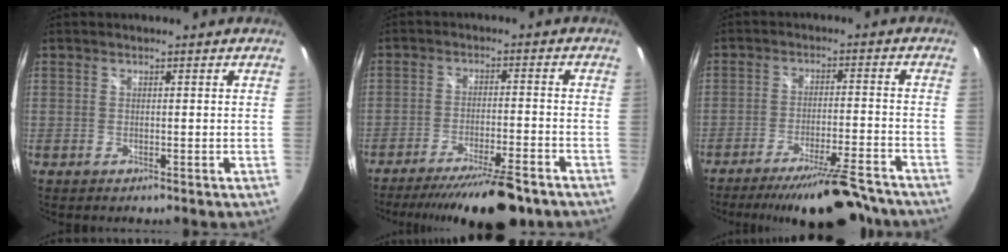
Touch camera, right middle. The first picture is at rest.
{"total": 15.5, "force": [-12.9, 2.3, 8.2], "torque": [-0.156, -0.024, -0.195]}
{"total": 15.6, "force": [-13.9, 1.5, 6.9], "torque": [-0.125, -0.019, -0.200]}